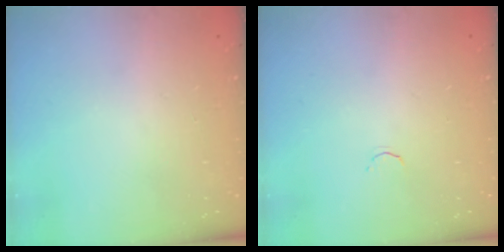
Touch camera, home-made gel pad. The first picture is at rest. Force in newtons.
{"total": 1.7, "press": 1.6, "slide": 0.5}